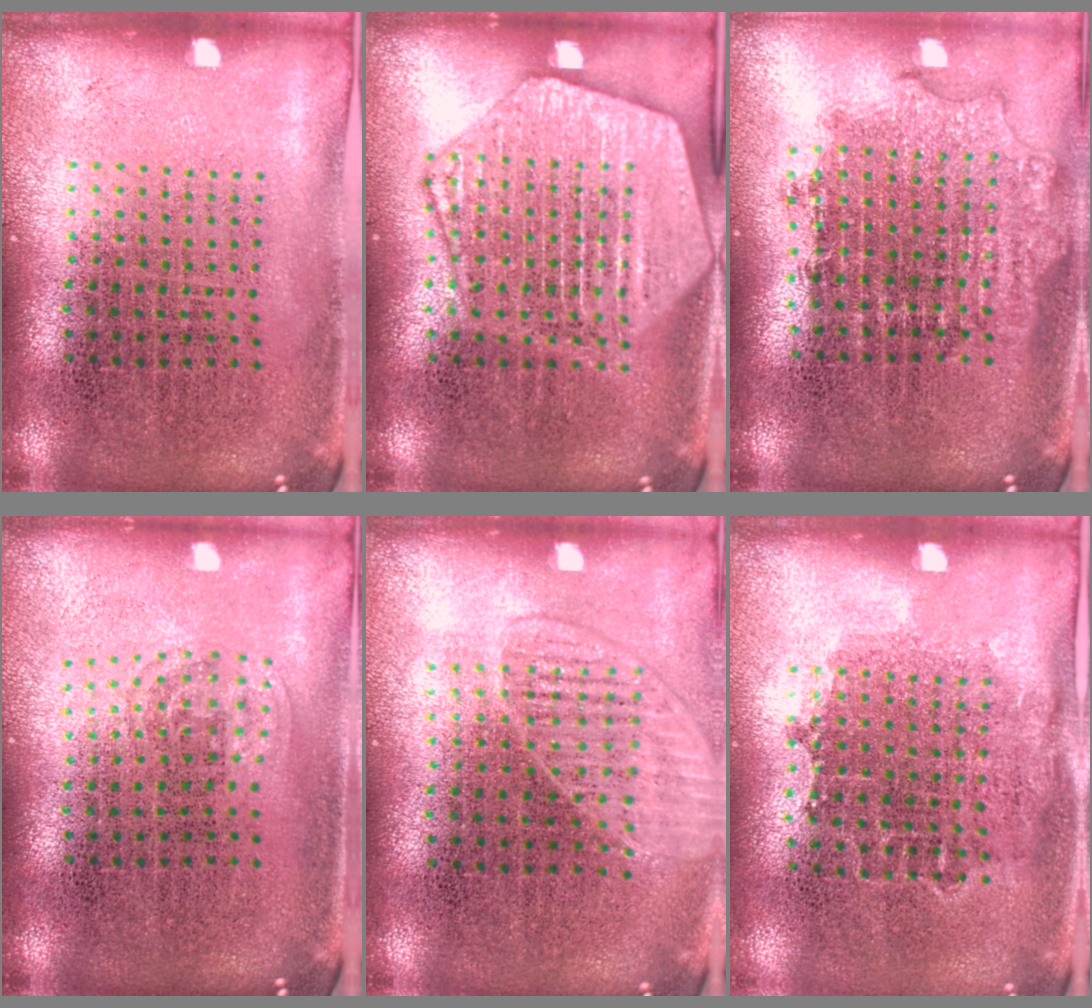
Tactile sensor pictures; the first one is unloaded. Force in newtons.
{"total": 3.7, "press": 3.6, "slide": 0.5}
{"total": 1.8, "press": 1.4, "slide": 1.1}
{"total": 1.1, "press": 0.7, "slide": 0.8}
{"total": 1.5, "press": 1.4, "slide": 0.4}
{"total": 0.8, "press": 0.7, "slide": 0.5}